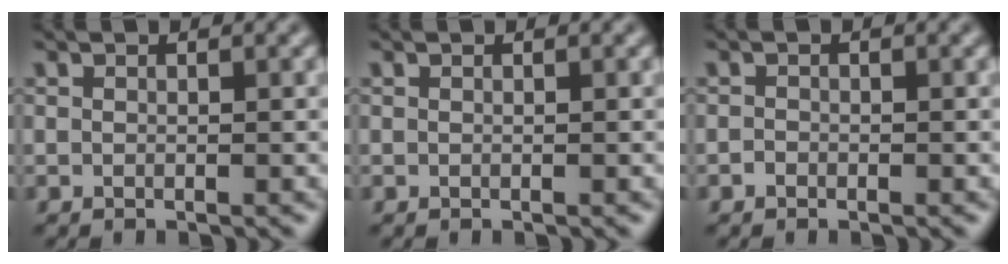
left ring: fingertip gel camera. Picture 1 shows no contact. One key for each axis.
{"total": 0.0}
{"total": 0.6, "fx": -0.4, "fy": 0.4, "fz": 0.1, "tx": 0.000, "ty": -0.003, "tz": -0.008}